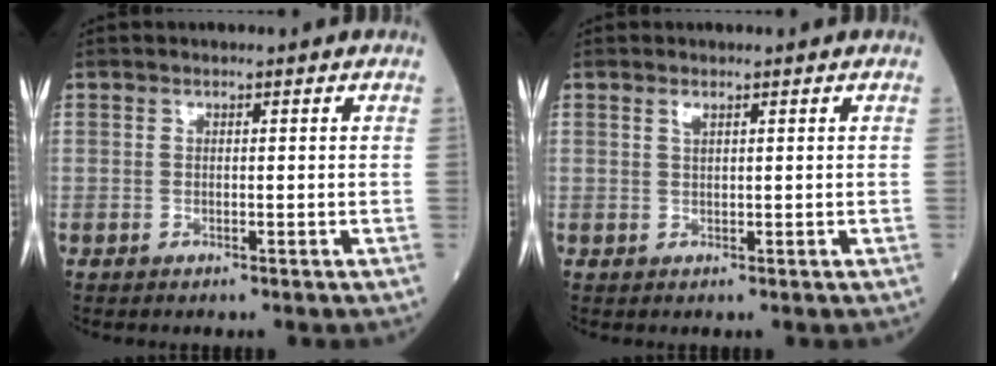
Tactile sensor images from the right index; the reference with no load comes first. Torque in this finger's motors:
{"motor_torque": [-0.06, 0.02, -0.02, 0.02]}